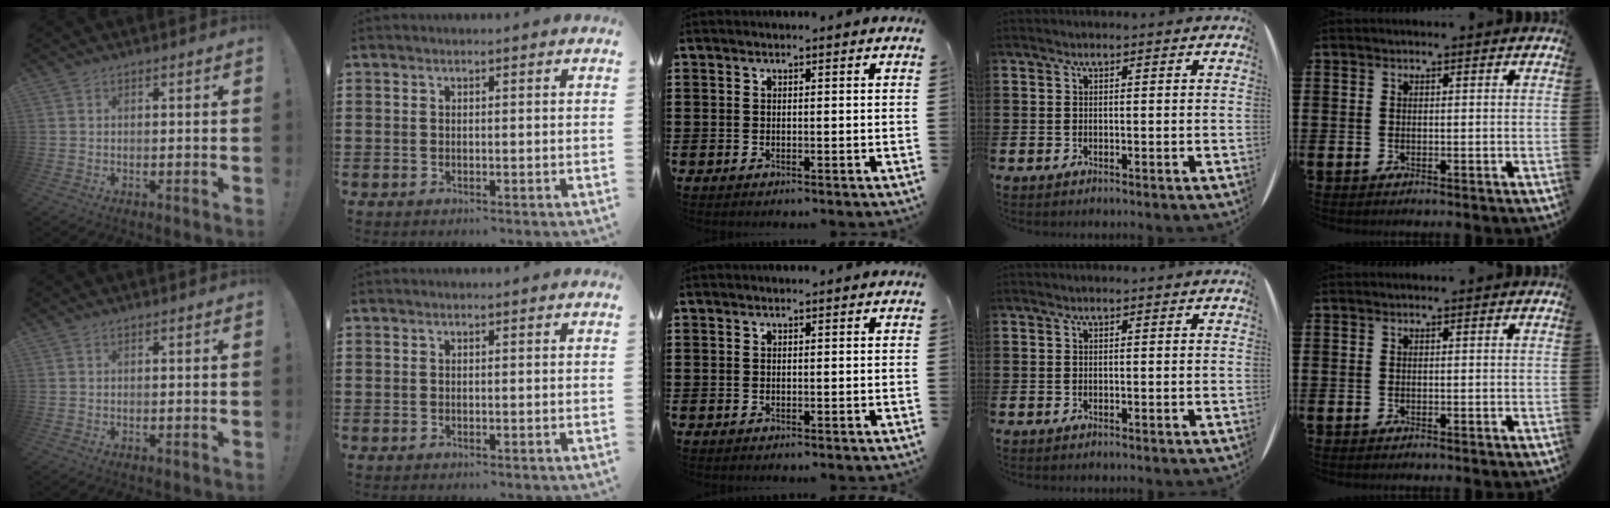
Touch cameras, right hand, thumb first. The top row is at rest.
{}